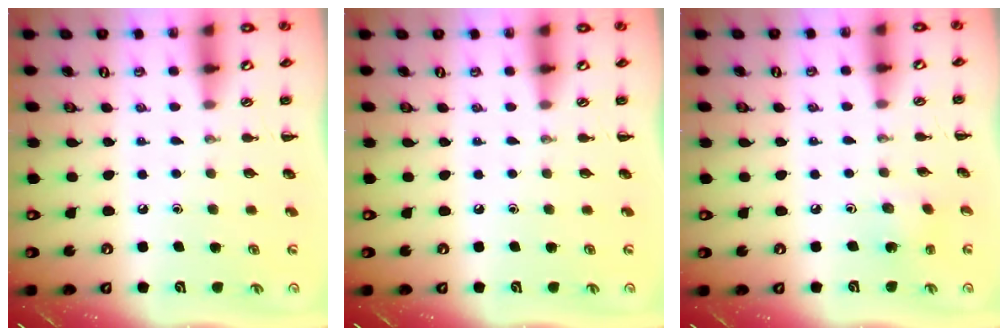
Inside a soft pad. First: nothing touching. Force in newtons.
{"total": 0.0}
{"total": 1.9, "press": 1.7, "slide": 0.7}